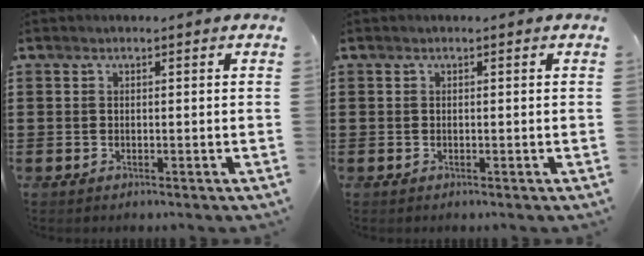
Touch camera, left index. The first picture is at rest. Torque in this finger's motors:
{"motor_torque": [0.00, -0.01, 0.00, 0.00]}